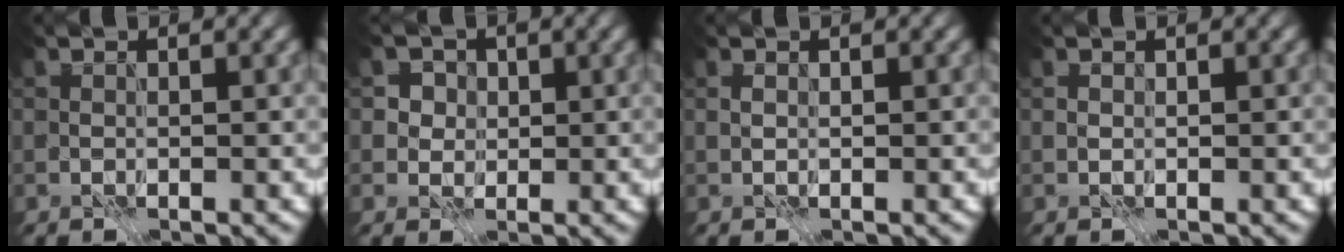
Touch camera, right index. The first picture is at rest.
{"total": 3.0, "force": [1.3, 2.6, 0.7], "torque": [0.011, 0.013, 0.005]}
{"total": 0.0}
{"total": 0.0}